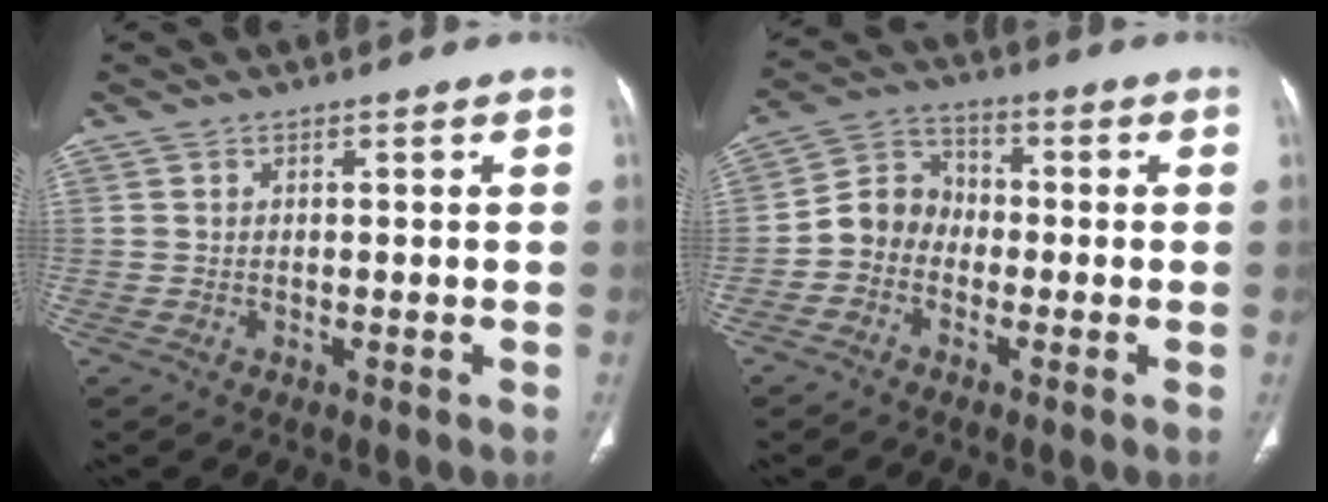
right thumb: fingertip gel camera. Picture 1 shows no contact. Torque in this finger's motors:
{"motor_torque": [0.18, 0.91, 0.90, -0.45, 0.04]}